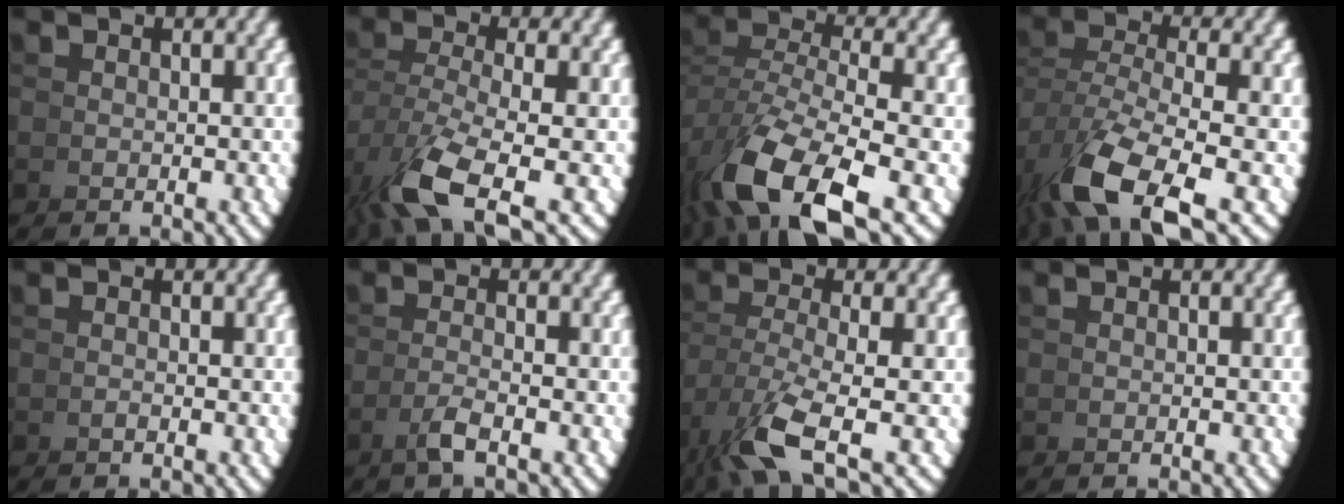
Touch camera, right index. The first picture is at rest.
{"total": 5.4, "force": [-1.8, 2.0, 4.7], "torque": [-0.101, -0.033, -0.006]}
{"total": 7.2, "force": [-3.4, 2.7, 5.7], "torque": [-0.124, -0.033, -0.033]}
{"total": 6.7, "force": [-2.7, 2.6, 5.6], "torque": [-0.121, -0.038, -0.017]}
{"total": 0.5, "force": [-0.3, -0.4, -0.1], "torque": [0.002, 0.003, -0.006]}
{"total": 2.0, "force": [-0.9, -1.2, 1.2], "torque": [-0.015, 0.001, -0.015]}
{"total": 4.7, "force": [-1.2, 1.6, 4.3], "torque": [-0.095, -0.028, 0.001]}
{"total": 0.0}